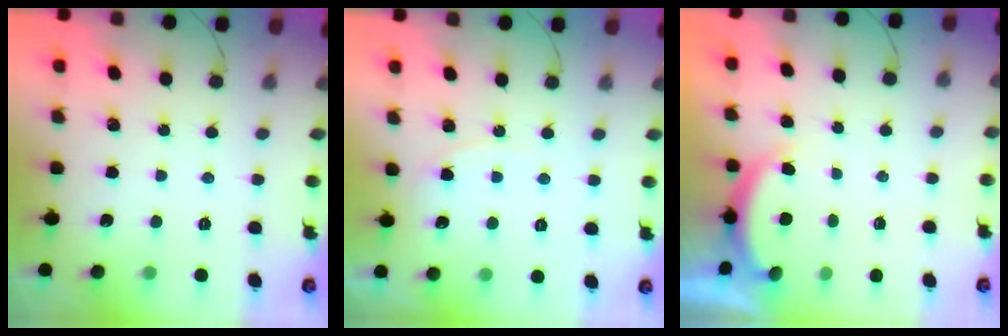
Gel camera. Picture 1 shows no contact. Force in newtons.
{"total": 2.8, "press": 2.8, "slide": 0.4}
{"total": 3.0, "press": 2.9, "slide": 0.6}